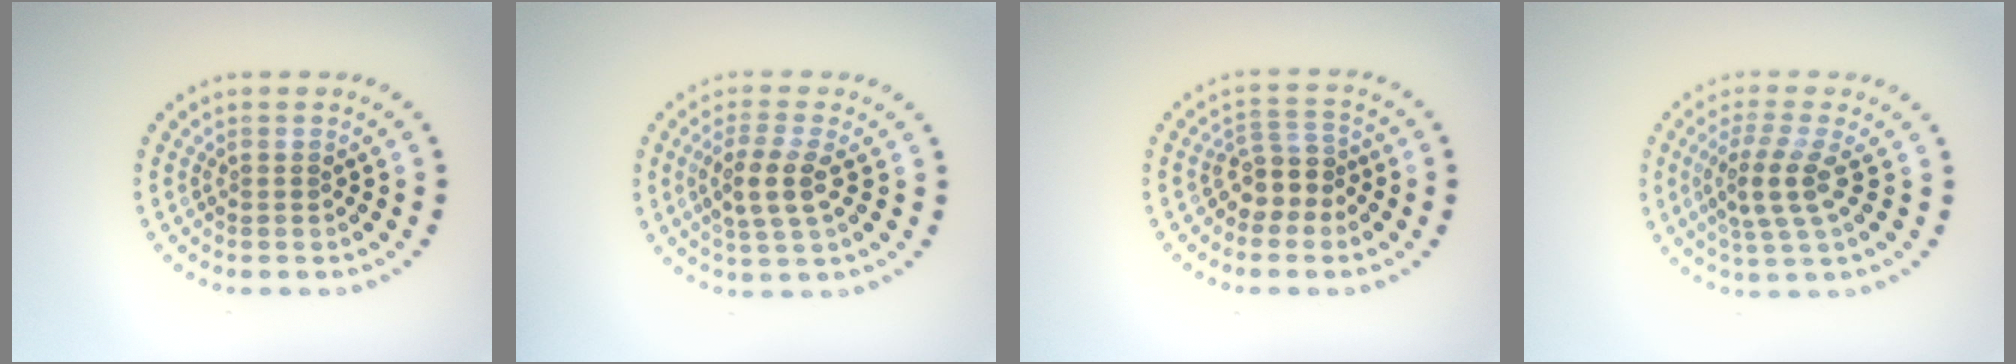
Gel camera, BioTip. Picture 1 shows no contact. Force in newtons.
{"total": 3.4, "press": 3.1, "slide": 1.2}
{"total": 2.8, "press": 2.3, "slide": 1.5}
{"total": 3.5, "press": 3.0, "slide": 1.8}